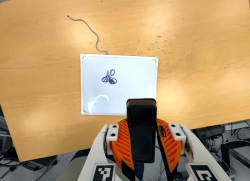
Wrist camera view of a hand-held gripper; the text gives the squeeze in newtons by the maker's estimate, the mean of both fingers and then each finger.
{"total": 10.4, "left": 8.2, "right": 12.6}